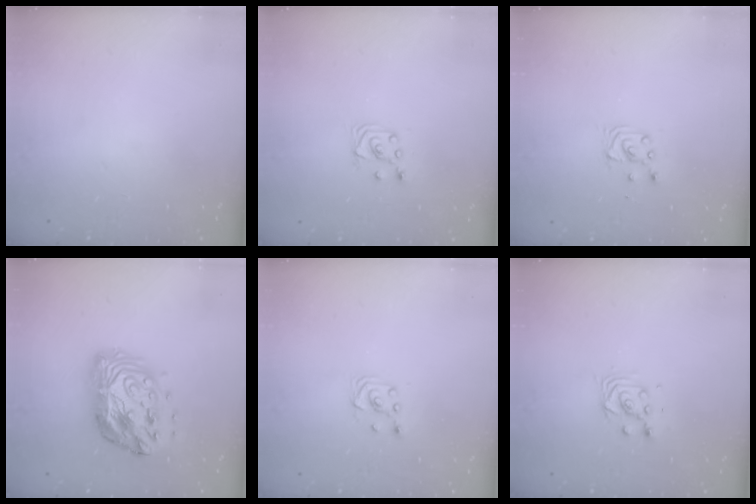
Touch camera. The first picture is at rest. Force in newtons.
{"total": 3.5, "press": 3.5, "slide": 0.4}
{"total": 2.9, "press": 2.9, "slide": 0.4}
{"total": 15.8, "press": 15.7, "slide": 1.3}
{"total": 2.6, "press": 2.4, "slide": 1.0}
{"total": 3.6, "press": 3.6, "slide": 0.1}